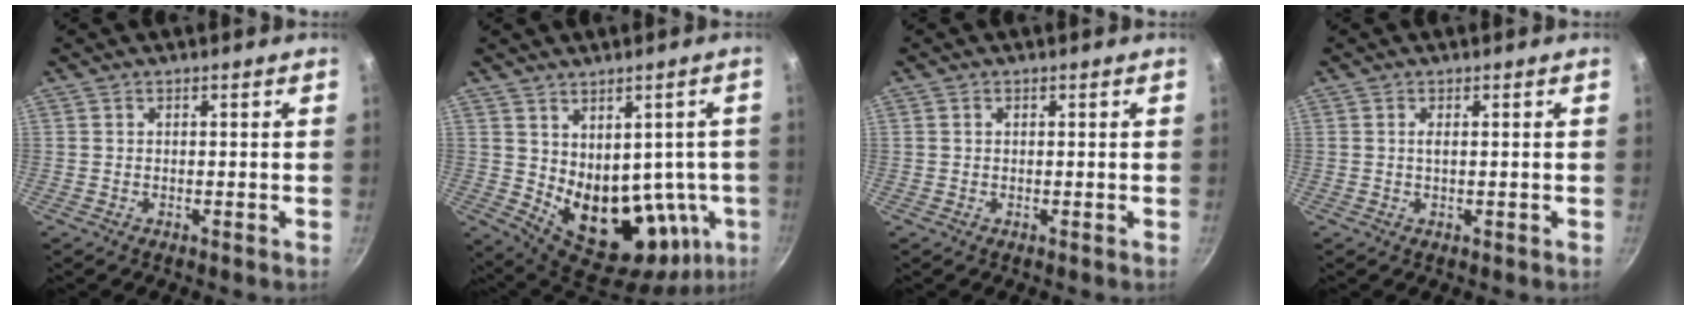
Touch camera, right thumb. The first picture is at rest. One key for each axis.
{"total": 17.6, "fx": 0.4, "fy": 11.6, "fz": 13.2, "tx": -0.136, "ty": -0.024, "tz": 0.040}
{"total": 0.5, "fx": 0.2, "fy": 0.4, "fz": 0.3, "tx": -0.003, "ty": 0.003, "tz": 0.003}
{"total": 1.0, "fx": 0.2, "fy": 0.2, "fz": 1.0, "tx": -0.017, "ty": -0.001, "tz": 0.002}